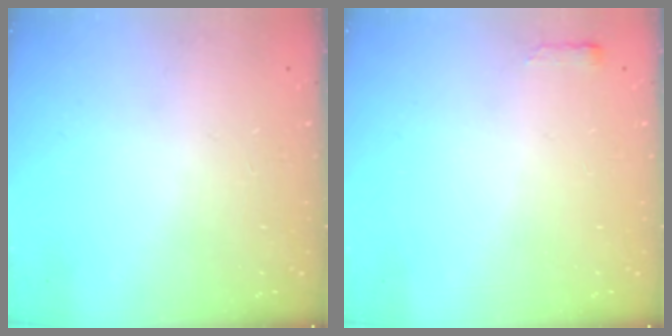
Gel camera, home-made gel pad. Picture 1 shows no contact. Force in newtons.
{"total": 2.4, "press": 2.4, "slide": 0.4}